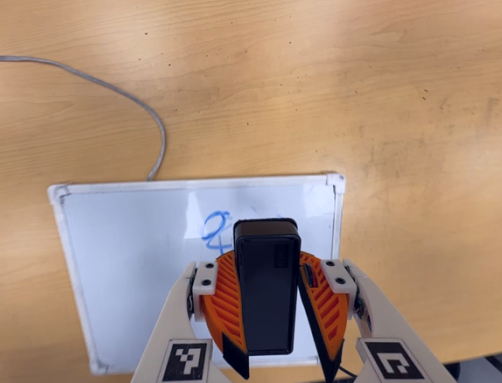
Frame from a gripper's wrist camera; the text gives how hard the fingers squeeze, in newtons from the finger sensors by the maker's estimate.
{"total": 9.5, "left": 9.2, "right": 9.8}